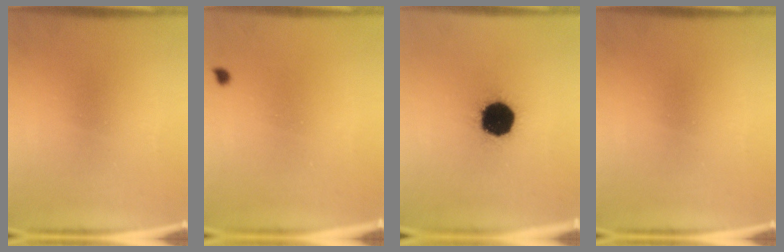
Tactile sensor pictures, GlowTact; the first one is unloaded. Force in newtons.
{"total": 0.7}
{"total": 17.3}
{"total": 0.0}